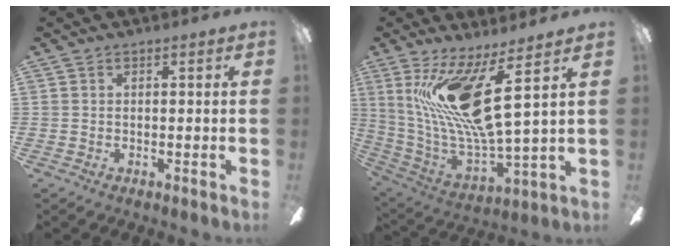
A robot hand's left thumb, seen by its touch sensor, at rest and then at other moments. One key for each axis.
{"total": 20.5, "fx": 7.4, "fy": 5.2, "fz": 18.4, "tx": -0.374, "ty": -0.025, "tz": 0.110}